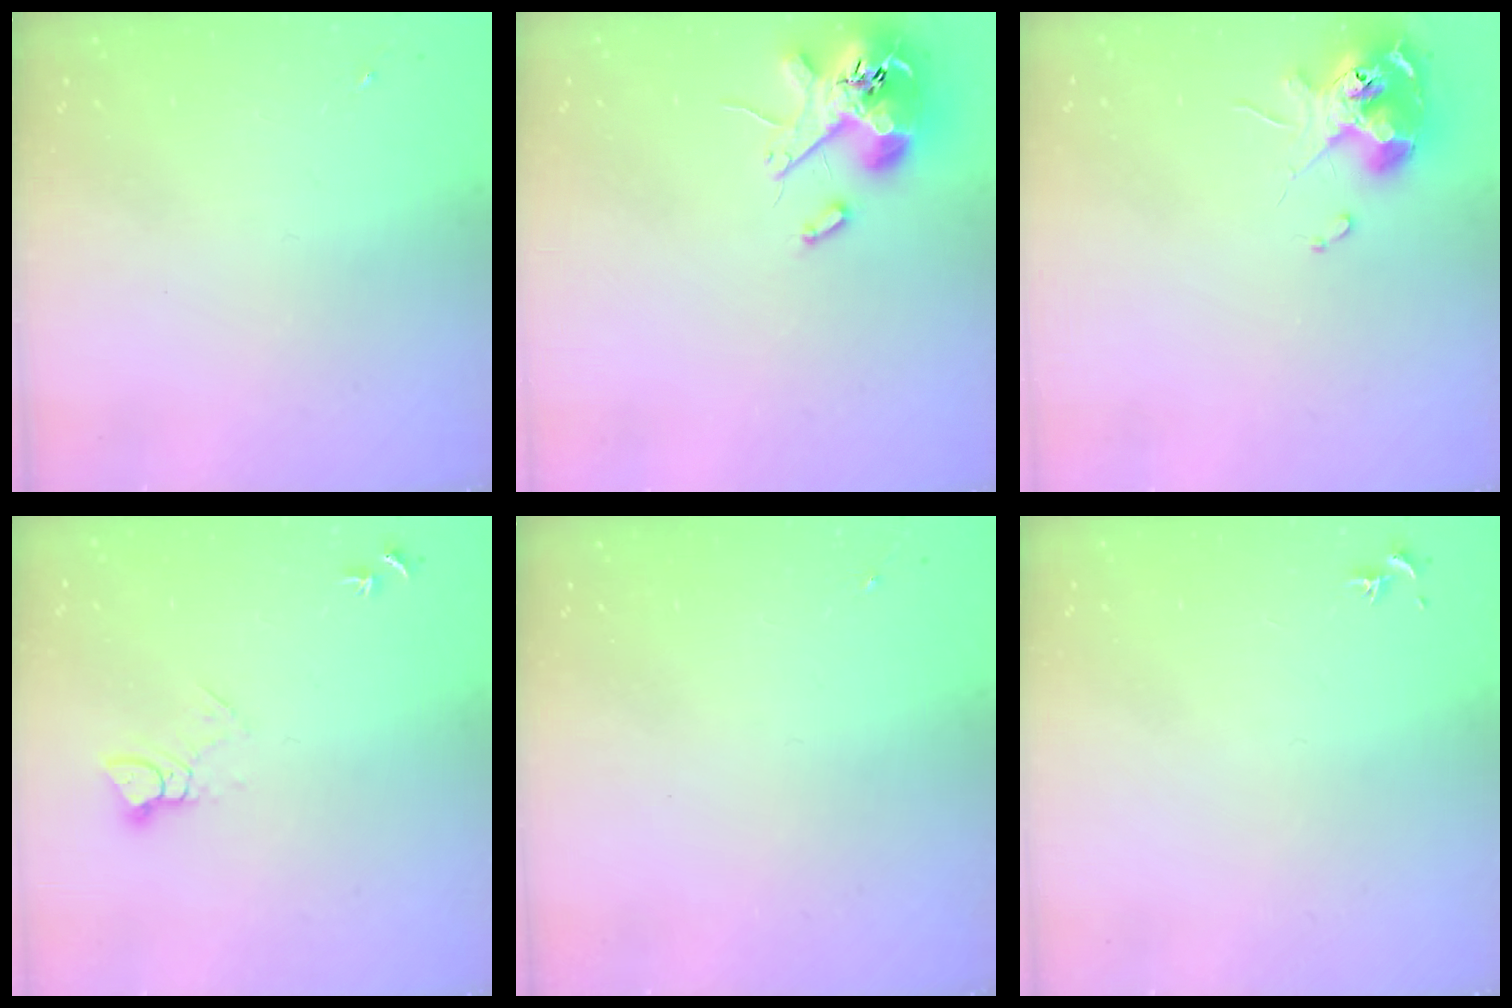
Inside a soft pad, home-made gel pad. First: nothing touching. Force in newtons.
{"total": 12.3, "press": 12.2, "slide": 1.9}
{"total": 11.3, "press": 11.2, "slide": 1.5}
{"total": 4.1, "press": 4.1, "slide": 0.3}
{"total": 0.0}
{"total": 0.8, "press": 0.7, "slide": 0.3}